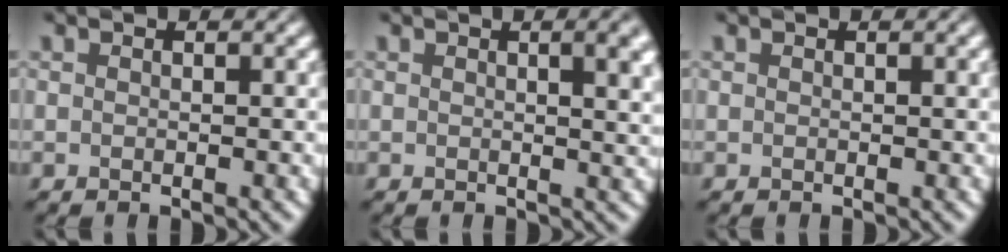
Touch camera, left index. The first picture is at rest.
{"total": 4.8, "force": [1.5, 1.9, 4.2], "torque": [-0.028, 0.012, 0.017]}
{"total": 0.8, "force": [0.3, 0.2, 0.7], "torque": [-0.007, 0.004, 0.004]}